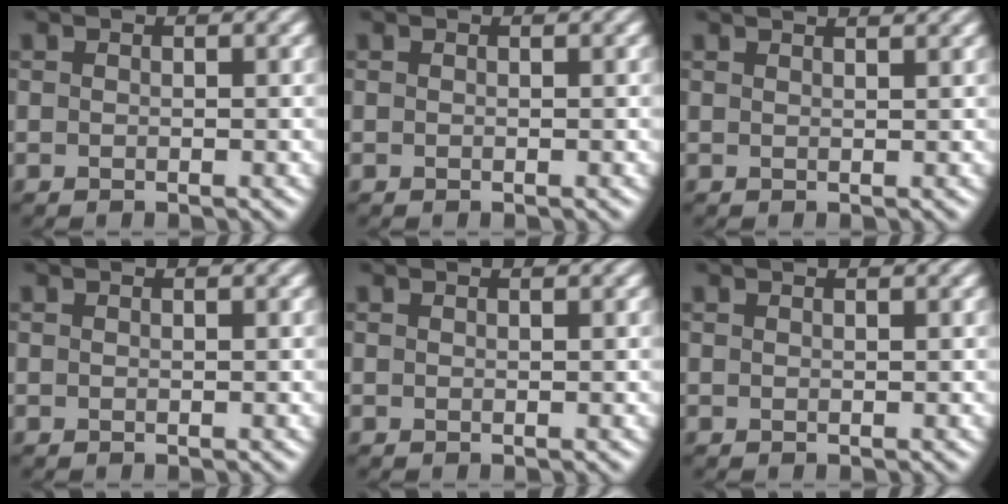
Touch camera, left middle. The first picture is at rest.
{"total": 0.0}
{"total": 2.7, "force": [2.3, 0.7, 1.2], "torque": [-0.016, 0.024, 0.018]}
{"total": 0.6, "force": [0.6, -0.2, 0.0], "torque": [-0.001, -0.004, 0.008]}
{"total": 1.1, "force": [1.0, -0.1, 0.2], "torque": [-0.003, -0.002, 0.009]}
{"total": 1.3, "force": [1.3, 0.1, 0.4], "torque": [-0.003, 0.002, 0.008]}